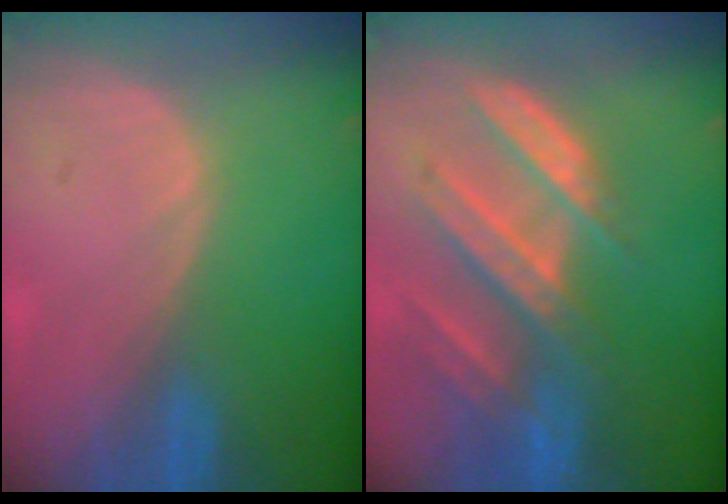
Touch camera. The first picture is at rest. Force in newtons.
{"total": 9.0, "press": 8.1, "slide": 4.0}